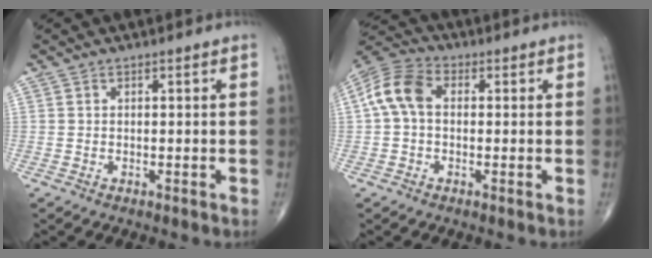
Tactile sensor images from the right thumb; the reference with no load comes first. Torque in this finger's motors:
{"motor_torque": [-0.26, 0.59, 0.65, -0.15, 0.26]}